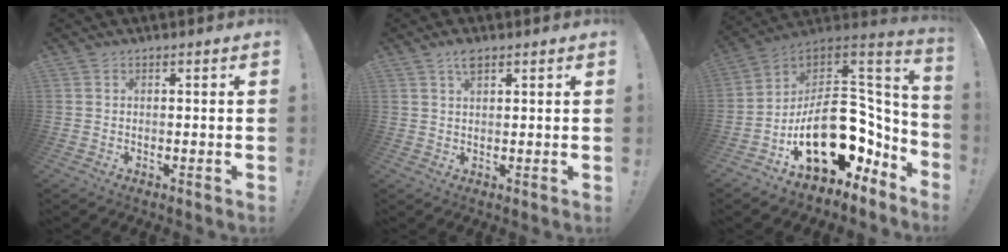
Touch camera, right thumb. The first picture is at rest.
{"total": 3.4, "force": [2.1, 1.3, 2.4], "torque": [-0.042, -0.003, 0.035]}
{"total": 24.6, "force": [-5.0, 16.4, 17.6], "torque": [-0.267, 0.013, -0.046]}